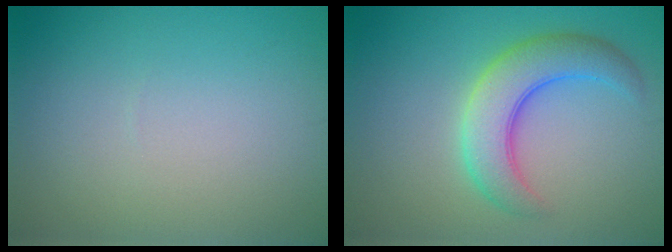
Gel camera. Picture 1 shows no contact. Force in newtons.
{"total": 5.4, "press": 5.4, "slide": 0.2}